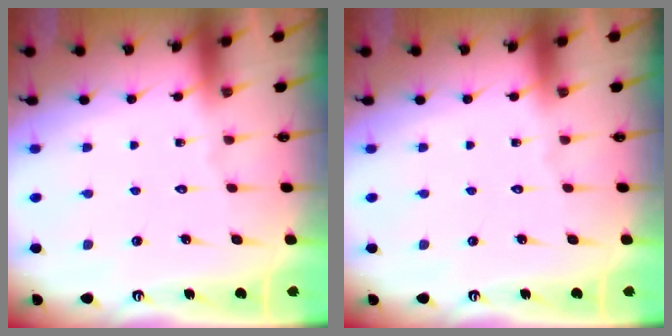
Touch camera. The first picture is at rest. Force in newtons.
{"total": 0.0}